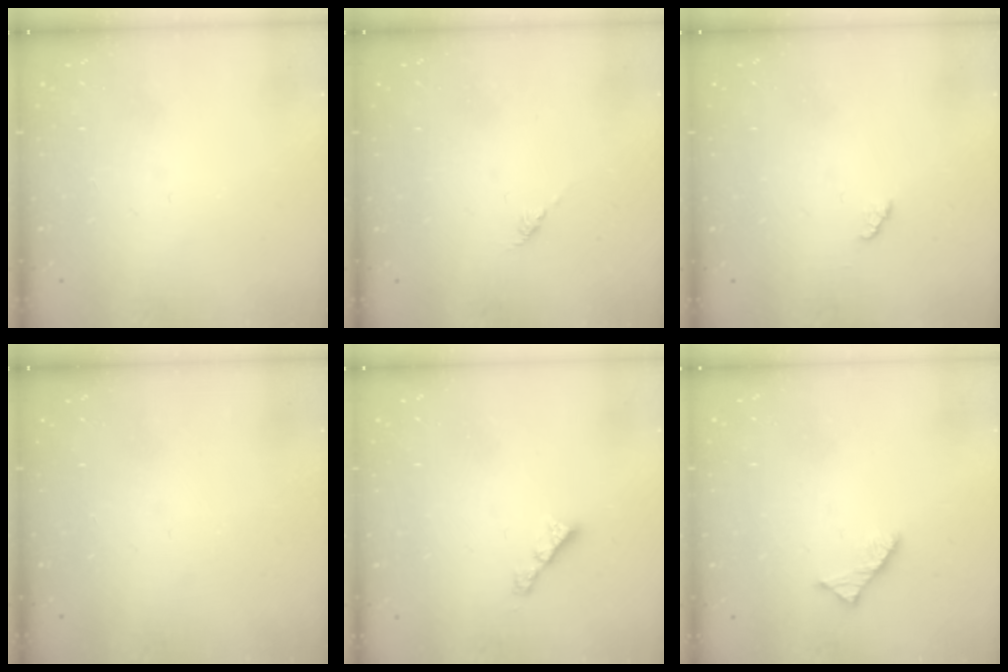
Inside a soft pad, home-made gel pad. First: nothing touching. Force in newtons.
{"total": 0.6, "press": 0.4, "slide": 0.4}
{"total": 3.4, "press": 3.4, "slide": 0.4}
{"total": 0.0}
{"total": 2.6, "press": 2.6, "slide": 0.1}
{"total": 2.9, "press": 2.9, "slide": 0.4}